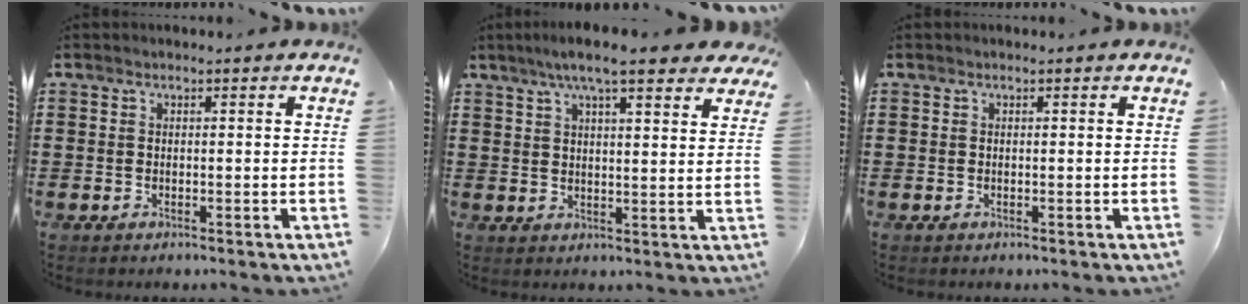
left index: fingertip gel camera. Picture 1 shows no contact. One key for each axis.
{"total": 7.4, "fx": 5.9, "fy": 0.9, "fz": 4.5, "tx": -0.094, "ty": -0.005, "tz": 0.103}
{"total": 0.0}